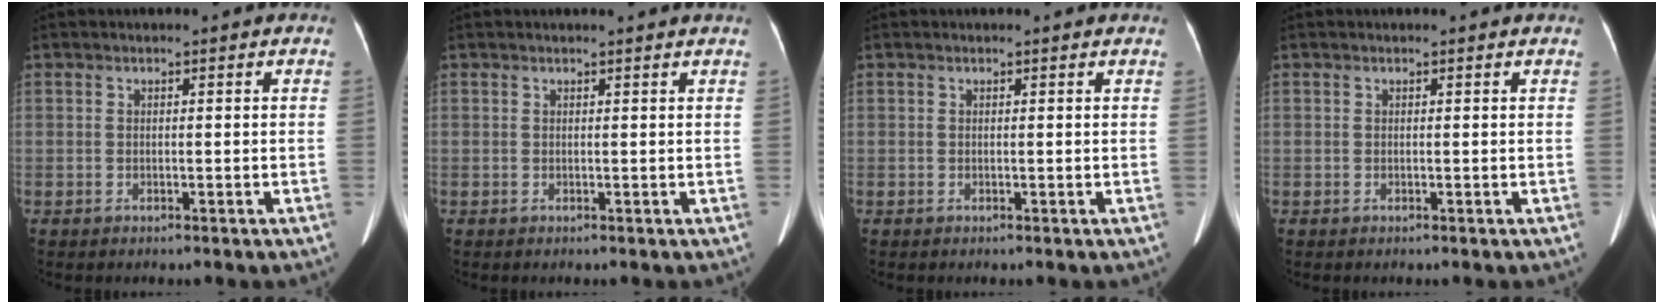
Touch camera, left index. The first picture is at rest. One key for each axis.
{"total": 2.4, "fx": 2.2, "fy": -0.4, "fz": 0.7, "tx": -0.014, "ty": 0.005, "tz": 0.023}
{"total": 0.8, "fx": 0.8, "fy": 0.0, "fz": 0.2, "tx": -0.009, "ty": 0.000, "tz": 0.003}
{"total": 0.5, "fx": 0.5, "fy": 0.0, "fz": 0.1, "tx": -0.004, "ty": 0.000, "tz": 0.002}